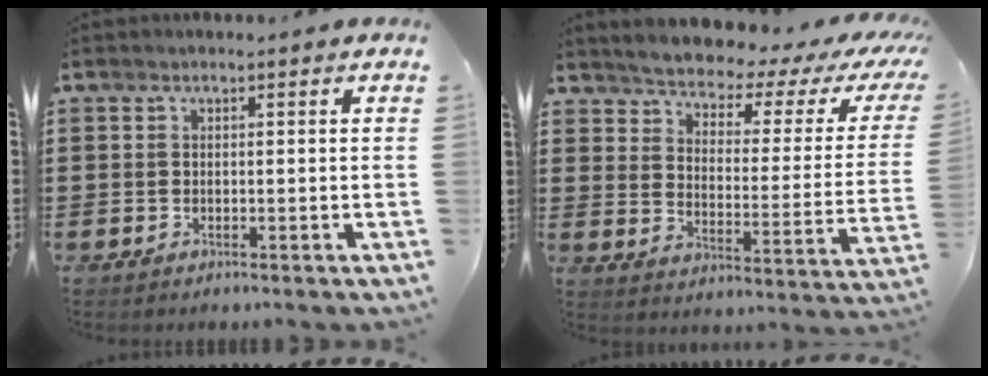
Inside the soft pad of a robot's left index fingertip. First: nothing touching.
{"total": 3.2, "force": [3.0, 0.4, 1.0], "torque": [-0.043, -0.034, 0.041]}